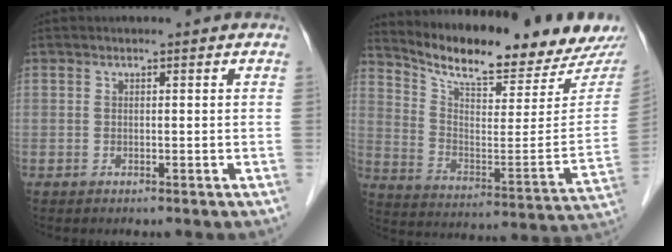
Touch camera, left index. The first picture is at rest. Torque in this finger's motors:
{"motor_torque": [0.19, -0.32, 0.30, 0.06]}